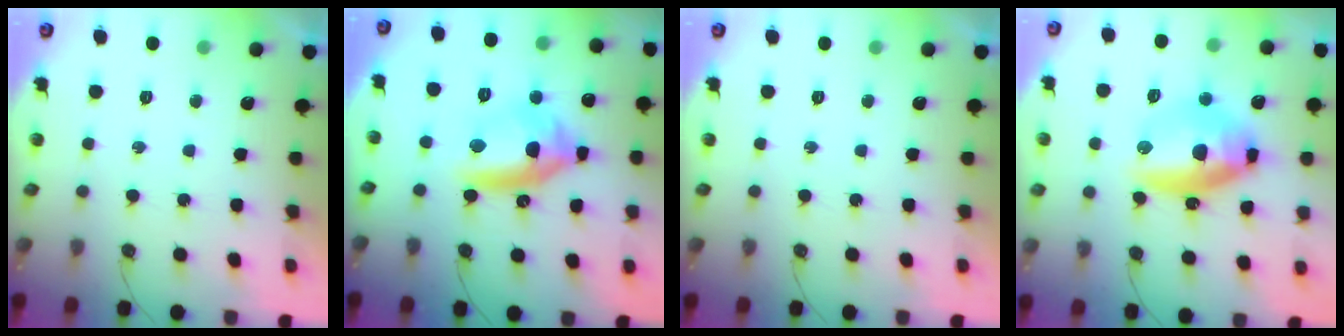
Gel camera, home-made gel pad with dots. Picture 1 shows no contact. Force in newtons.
{"total": 12.0, "press": 11.8, "slide": 2.0}
{"total": 0.0}
{"total": 13.3, "press": 13.3, "slide": 1.5}